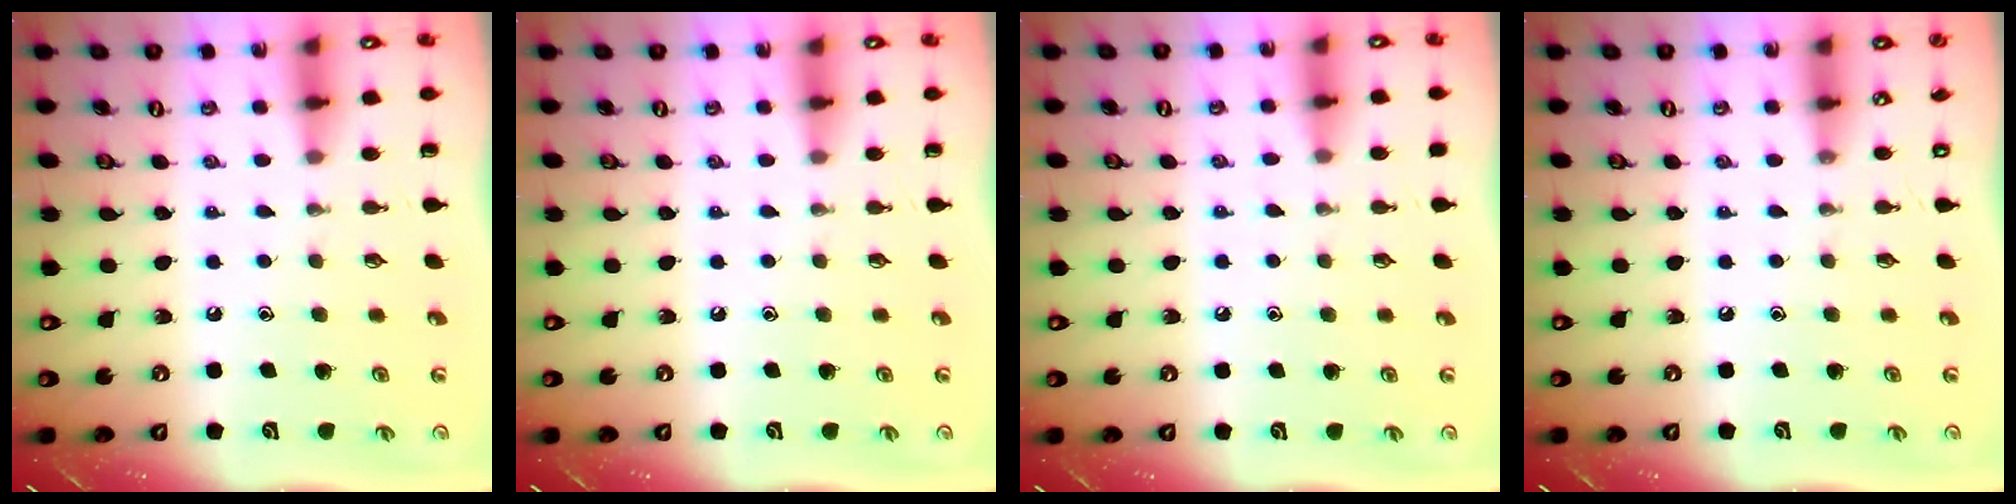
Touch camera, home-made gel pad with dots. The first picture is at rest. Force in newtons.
{"total": 0.0}
{"total": 3.7, "press": 3.7, "slide": 0.5}
{"total": 0.0}